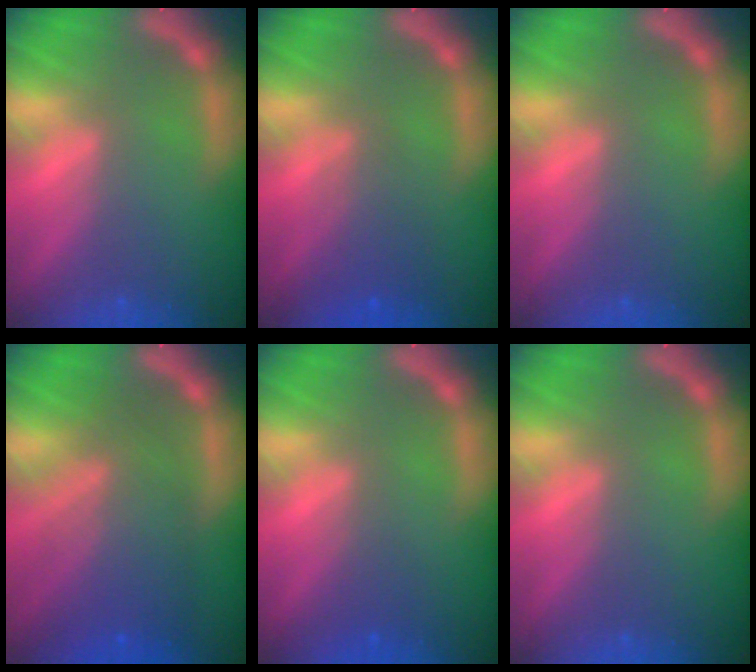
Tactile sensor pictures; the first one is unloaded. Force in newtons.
{"total": 3.0}
{"total": 0.0}
{"total": 8.0}
{"total": 1.5}
{"total": 0.0}